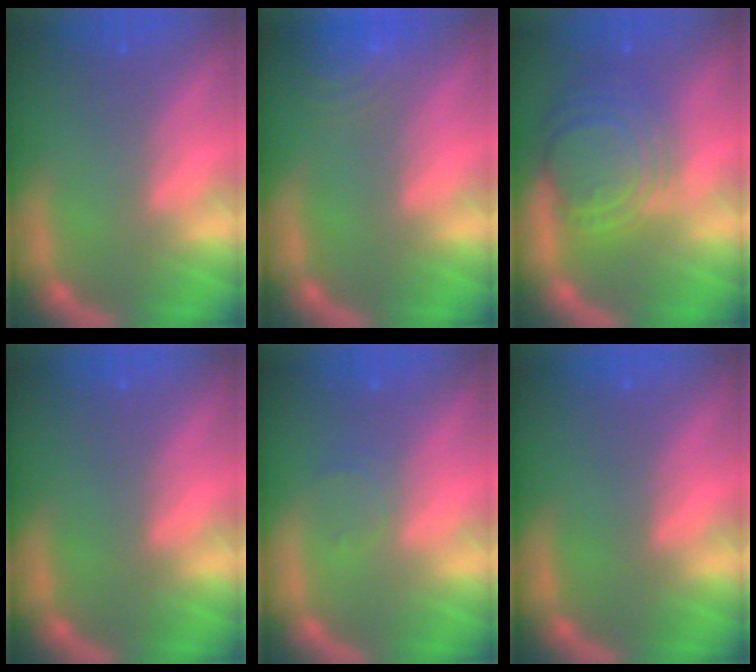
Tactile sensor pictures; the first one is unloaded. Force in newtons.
{"total": 6.0}
{"total": 10.0}
{"total": 0.0}
{"total": 1.5}
{"total": 0.0}